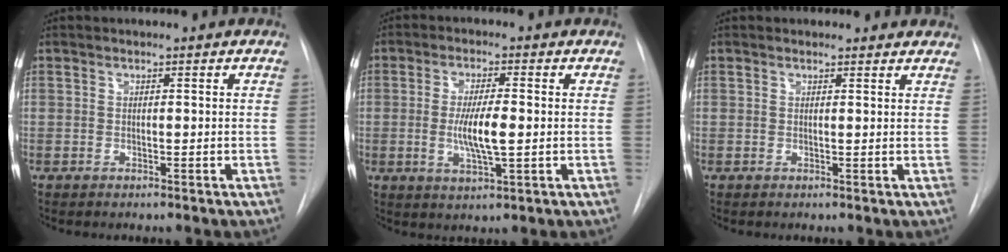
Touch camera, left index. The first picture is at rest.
{"total": 6.5, "force": [-1.3, 1.0, 6.3], "torque": [-0.123, -0.015, -0.021]}
{"total": 2.3, "force": [2.1, 1.0, 0.2], "torque": [0.002, -0.005, 0.008]}